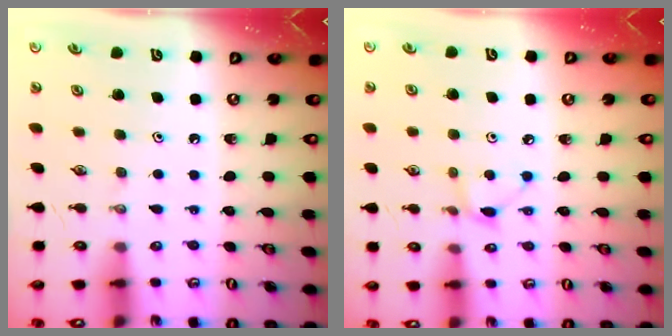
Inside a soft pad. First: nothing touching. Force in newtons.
{"total": 5.5, "press": 5.5, "slide": 0.6}